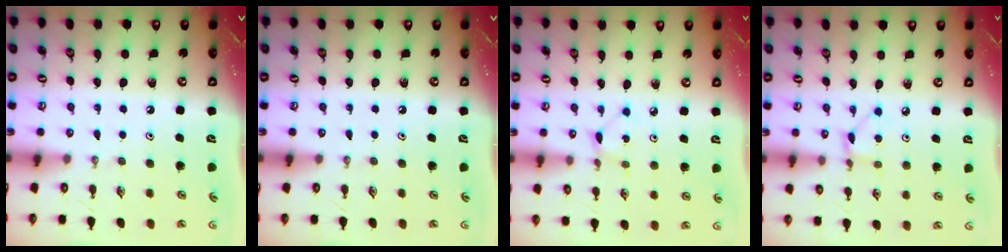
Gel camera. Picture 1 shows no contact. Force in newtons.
{"total": 0.0}
{"total": 1.5, "press": 1.5, "slide": 0.2}
{"total": 3.3, "press": 3.3, "slide": 0.3}